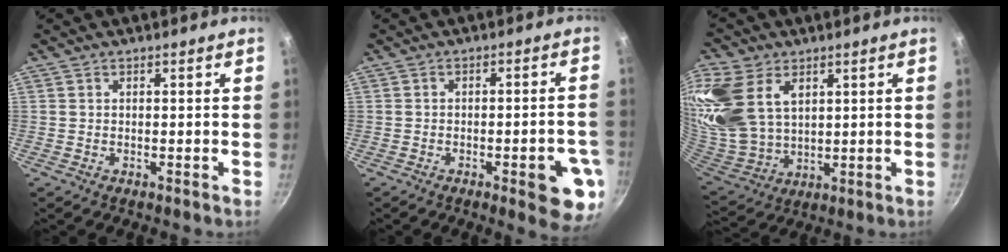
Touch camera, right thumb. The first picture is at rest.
{"total": 10.2, "force": [-3.7, 3.1, 9.0], "torque": [-0.082, 0.018, -0.042]}
{"total": 19.7, "force": [7.7, 13.0, 12.6], "torque": [-0.270, -0.018, 0.164]}